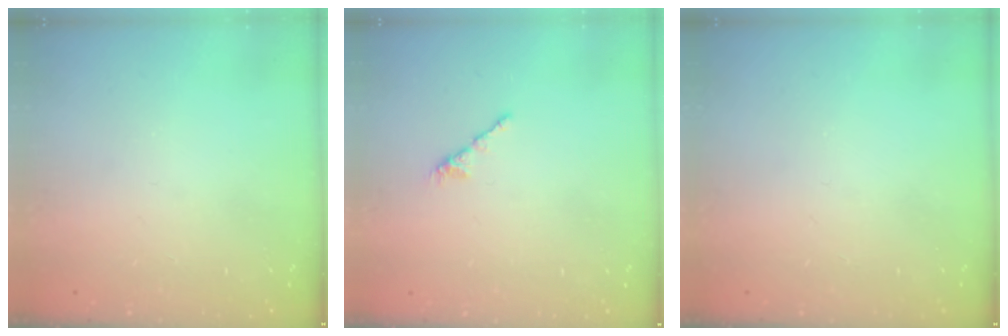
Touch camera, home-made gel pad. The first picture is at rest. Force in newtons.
{"total": 2.1, "press": 2.0, "slide": 0.7}
{"total": 0.0}